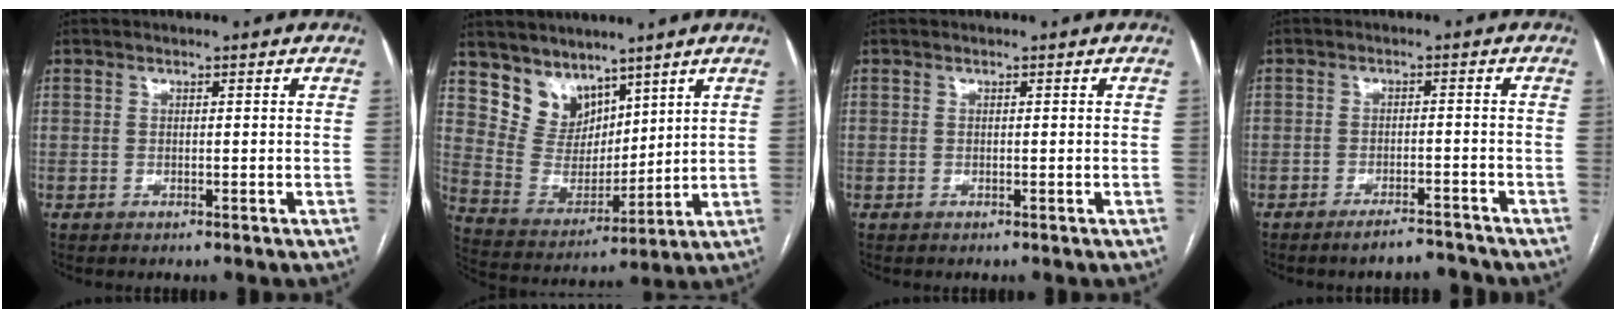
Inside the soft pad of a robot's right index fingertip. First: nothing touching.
{"total": 9.2, "force": [6.9, 5.5, 2.3], "torque": [-0.055, 0.015, 0.152]}
{"total": 0.0}
{"total": 3.5, "force": [-3.4, 0.4, 1.0], "torque": [-0.015, -0.008, -0.056]}